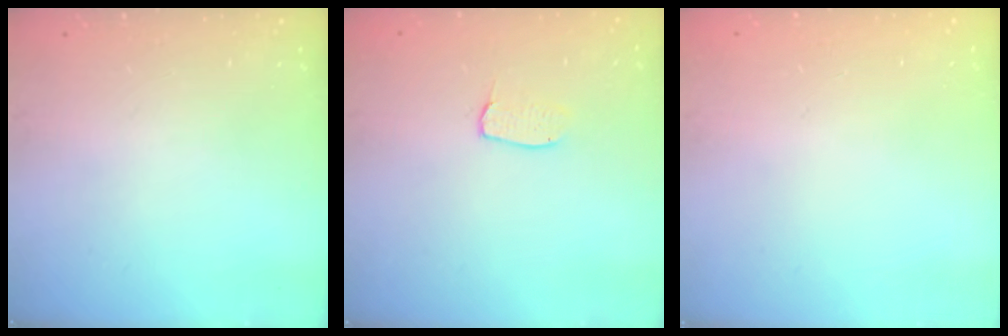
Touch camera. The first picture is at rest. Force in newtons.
{"total": 3.9, "press": 3.9, "slide": 0.2}
{"total": 0.0}